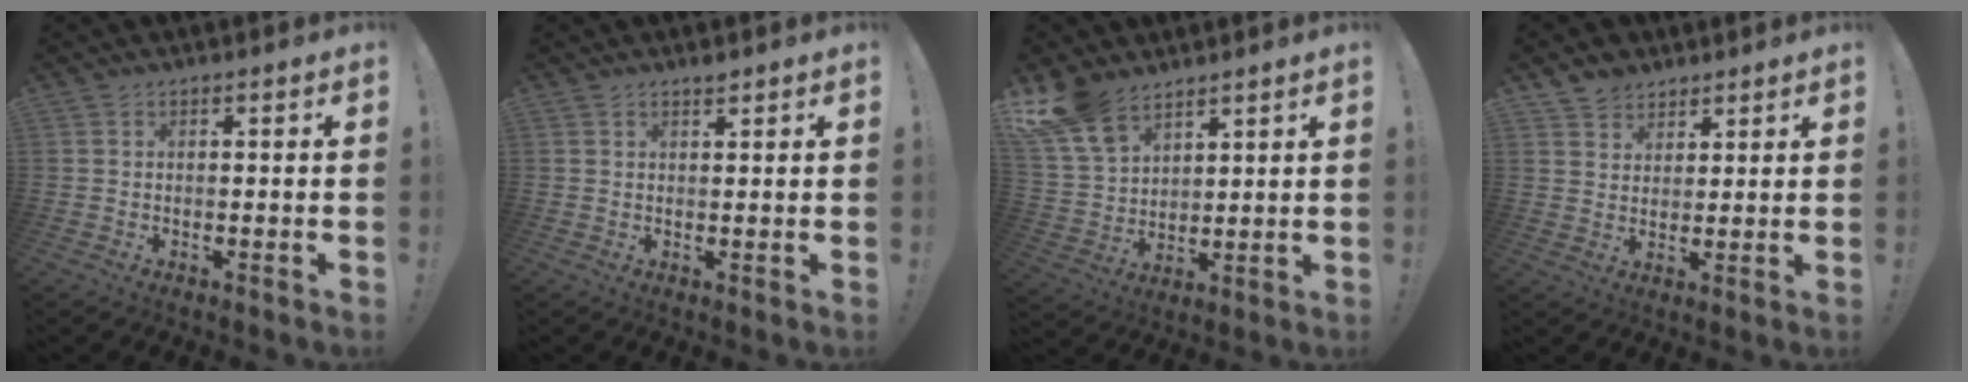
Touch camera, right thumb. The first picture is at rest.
{"total": 1.2, "force": [1.1, 0.1, 0.4], "torque": [0.006, -0.007, 0.018]}
{"total": 12.5, "force": [9.2, 6.5, 5.4], "torque": [-0.117, -0.052, 0.179]}
{"total": 5.4, "force": [4.0, 3.6, 0.2], "torque": [-0.008, -0.028, 0.080]}